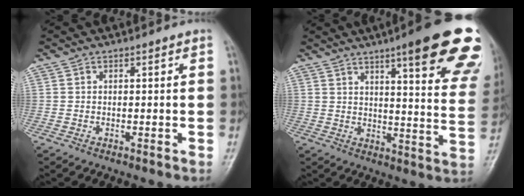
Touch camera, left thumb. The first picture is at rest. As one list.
[{"total": 23.2, "force": [14.0, 4.2, 18.0], "torque": [-0.198, -0.046, 0.169]}]